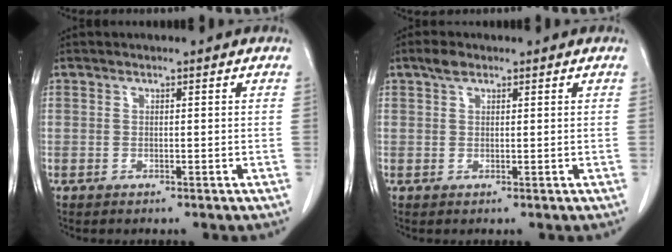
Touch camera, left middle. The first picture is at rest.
{"total": 1.8, "force": [1.3, 0.8, 1.0], "torque": [-0.022, 0.007, 0.023]}